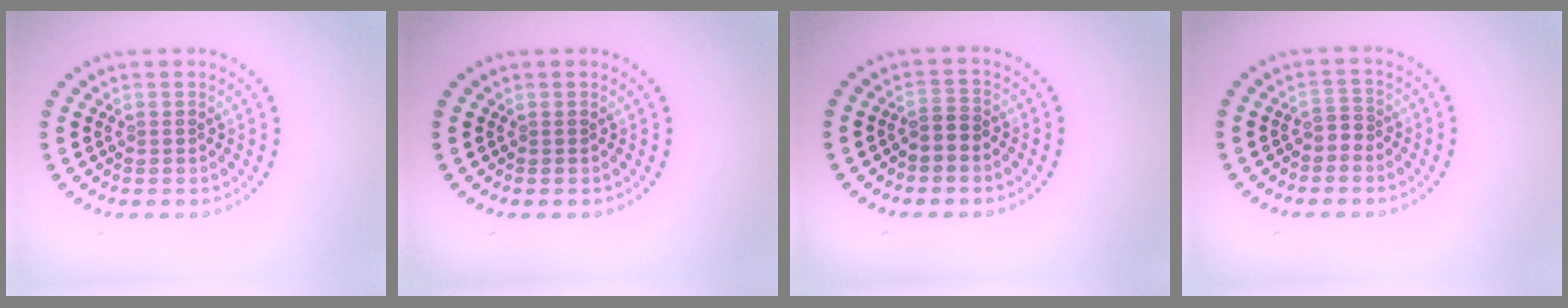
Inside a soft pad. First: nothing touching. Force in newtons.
{"total": 0.0}
{"total": 1.6, "press": 1.4, "slide": 0.8}
{"total": 1.1, "press": 0.8, "slide": 0.8}